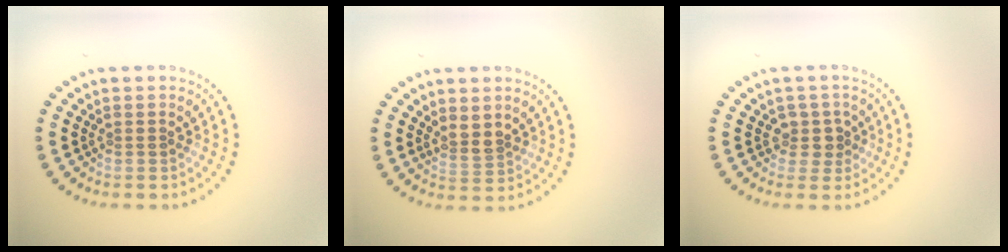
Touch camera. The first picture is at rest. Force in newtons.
{"total": 1.7, "press": 1.3, "slide": 1.1}
{"total": 2.1, "press": 1.6, "slide": 1.3}